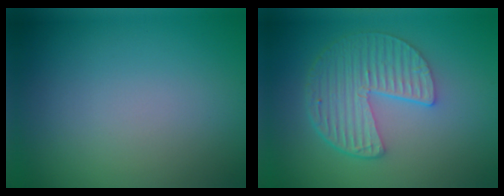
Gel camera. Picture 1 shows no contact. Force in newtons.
{"total": 5.8, "press": 4.2, "slide": 4.0}